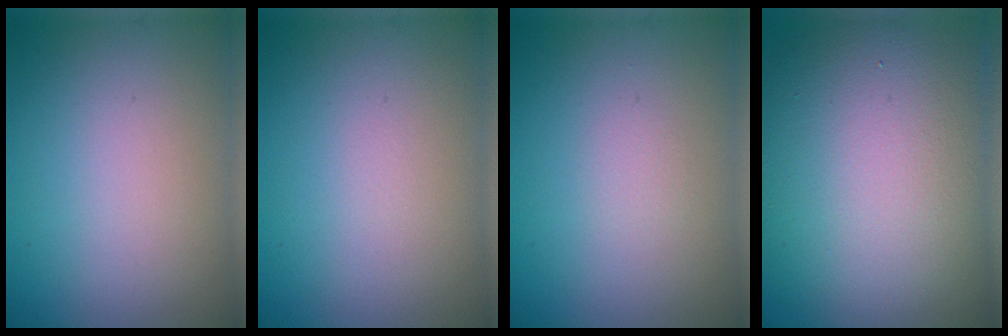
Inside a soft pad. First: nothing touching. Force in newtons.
{"total": 0.0}
{"total": 0.5, "press": 0.5, "slide": 0.0}
{"total": 14.0, "press": 13.9, "slide": 0.9}